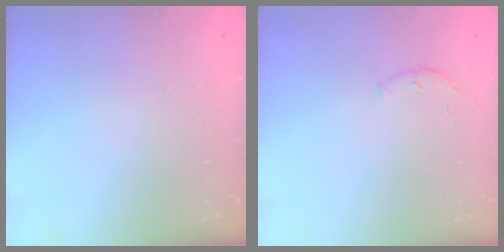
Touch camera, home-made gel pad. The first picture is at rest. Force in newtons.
{"total": 5.6, "press": 5.5, "slide": 1.1}